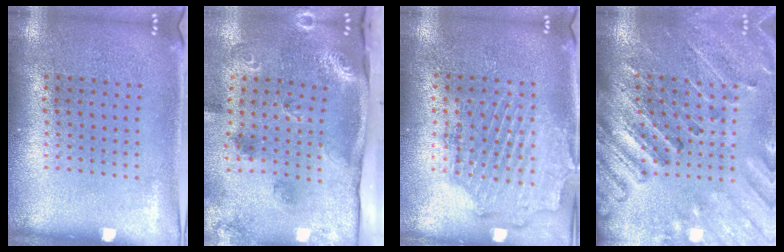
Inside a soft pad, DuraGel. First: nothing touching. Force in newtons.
{"total": 2.3, "press": 1.8, "slide": 1.5}
{"total": 1.8, "press": 1.6, "slide": 0.9}
{"total": 2.7, "press": 2.6, "slide": 0.2}